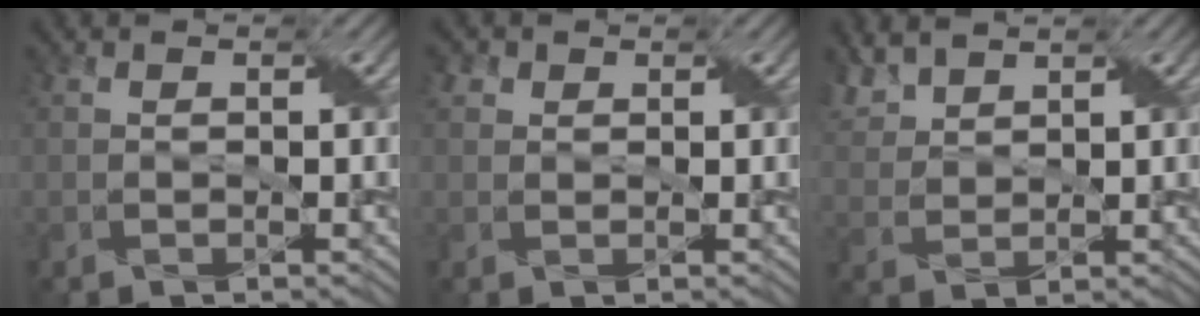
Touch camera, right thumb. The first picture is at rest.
{"total": 1.8, "force": [1.0, 1.4, 0.5], "torque": [-0.015, 0.005, 0.014]}
{"total": 4.7, "force": [3.6, 2.1, 2.2], "torque": [-0.068, 0.014, 0.079]}